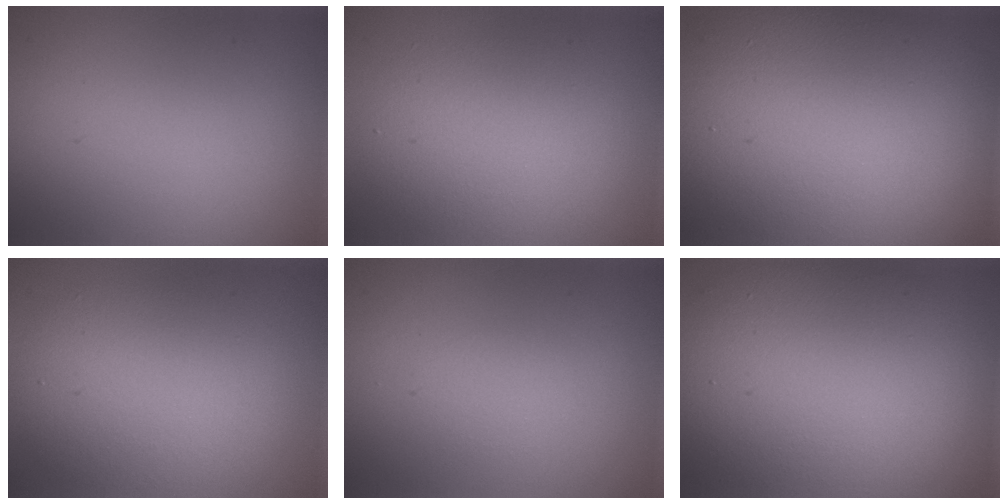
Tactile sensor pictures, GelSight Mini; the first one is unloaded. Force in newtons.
{"total": 4.6, "press": 4.6, "slide": 0.2}
{"total": 16.7, "press": 16.6, "slide": 1.6}
{"total": 5.9, "press": 5.8, "slide": 0.6}
{"total": 1.0, "press": 0.9, "slide": 0.1}
{"total": 12.6, "press": 12.6, "slide": 0.9}